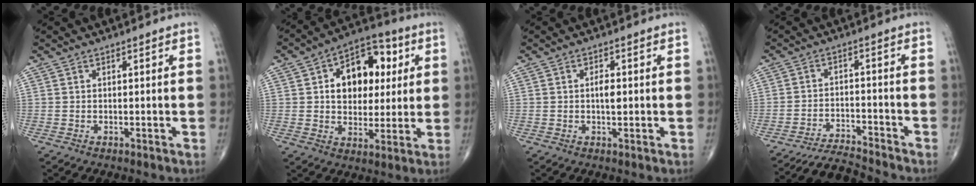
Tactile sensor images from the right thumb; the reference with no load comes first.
{"total": 15.4, "force": [3.6, 10.4, 10.7], "torque": [-0.109, 0.010, 0.052]}
{"total": 2.5, "force": [0.0, 1.1, 2.2], "torque": [-0.035, 0.001, -0.003]}
{"total": 6.1, "force": [-6.0, -0.6, -0.3], "torque": [-0.012, 0.039, -0.105]}